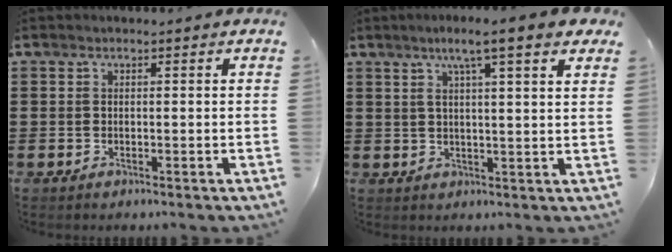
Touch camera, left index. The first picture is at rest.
{"total": 5.7, "force": [3.7, -0.2, 4.3], "torque": [-0.094, -0.002, 0.058]}